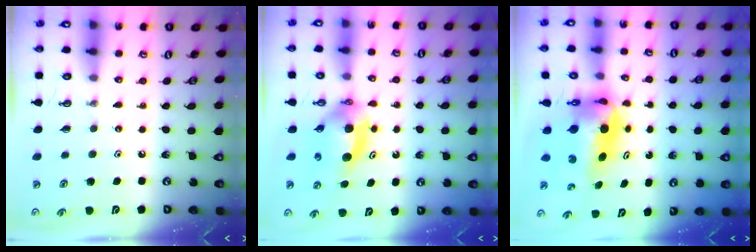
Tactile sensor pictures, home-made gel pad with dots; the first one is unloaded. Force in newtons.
{"total": 5.8, "press": 5.6, "slide": 1.4}
{"total": 7.4, "press": 7.2, "slide": 1.8}